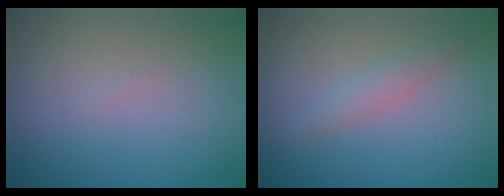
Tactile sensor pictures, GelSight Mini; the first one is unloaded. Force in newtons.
{"total": 1.6, "press": 1.6, "slide": 0.1}